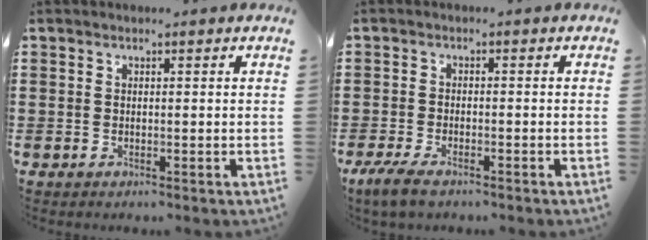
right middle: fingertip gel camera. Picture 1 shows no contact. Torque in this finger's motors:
{"motor_torque": [2.14, 0.00, 0.40, 0.10]}